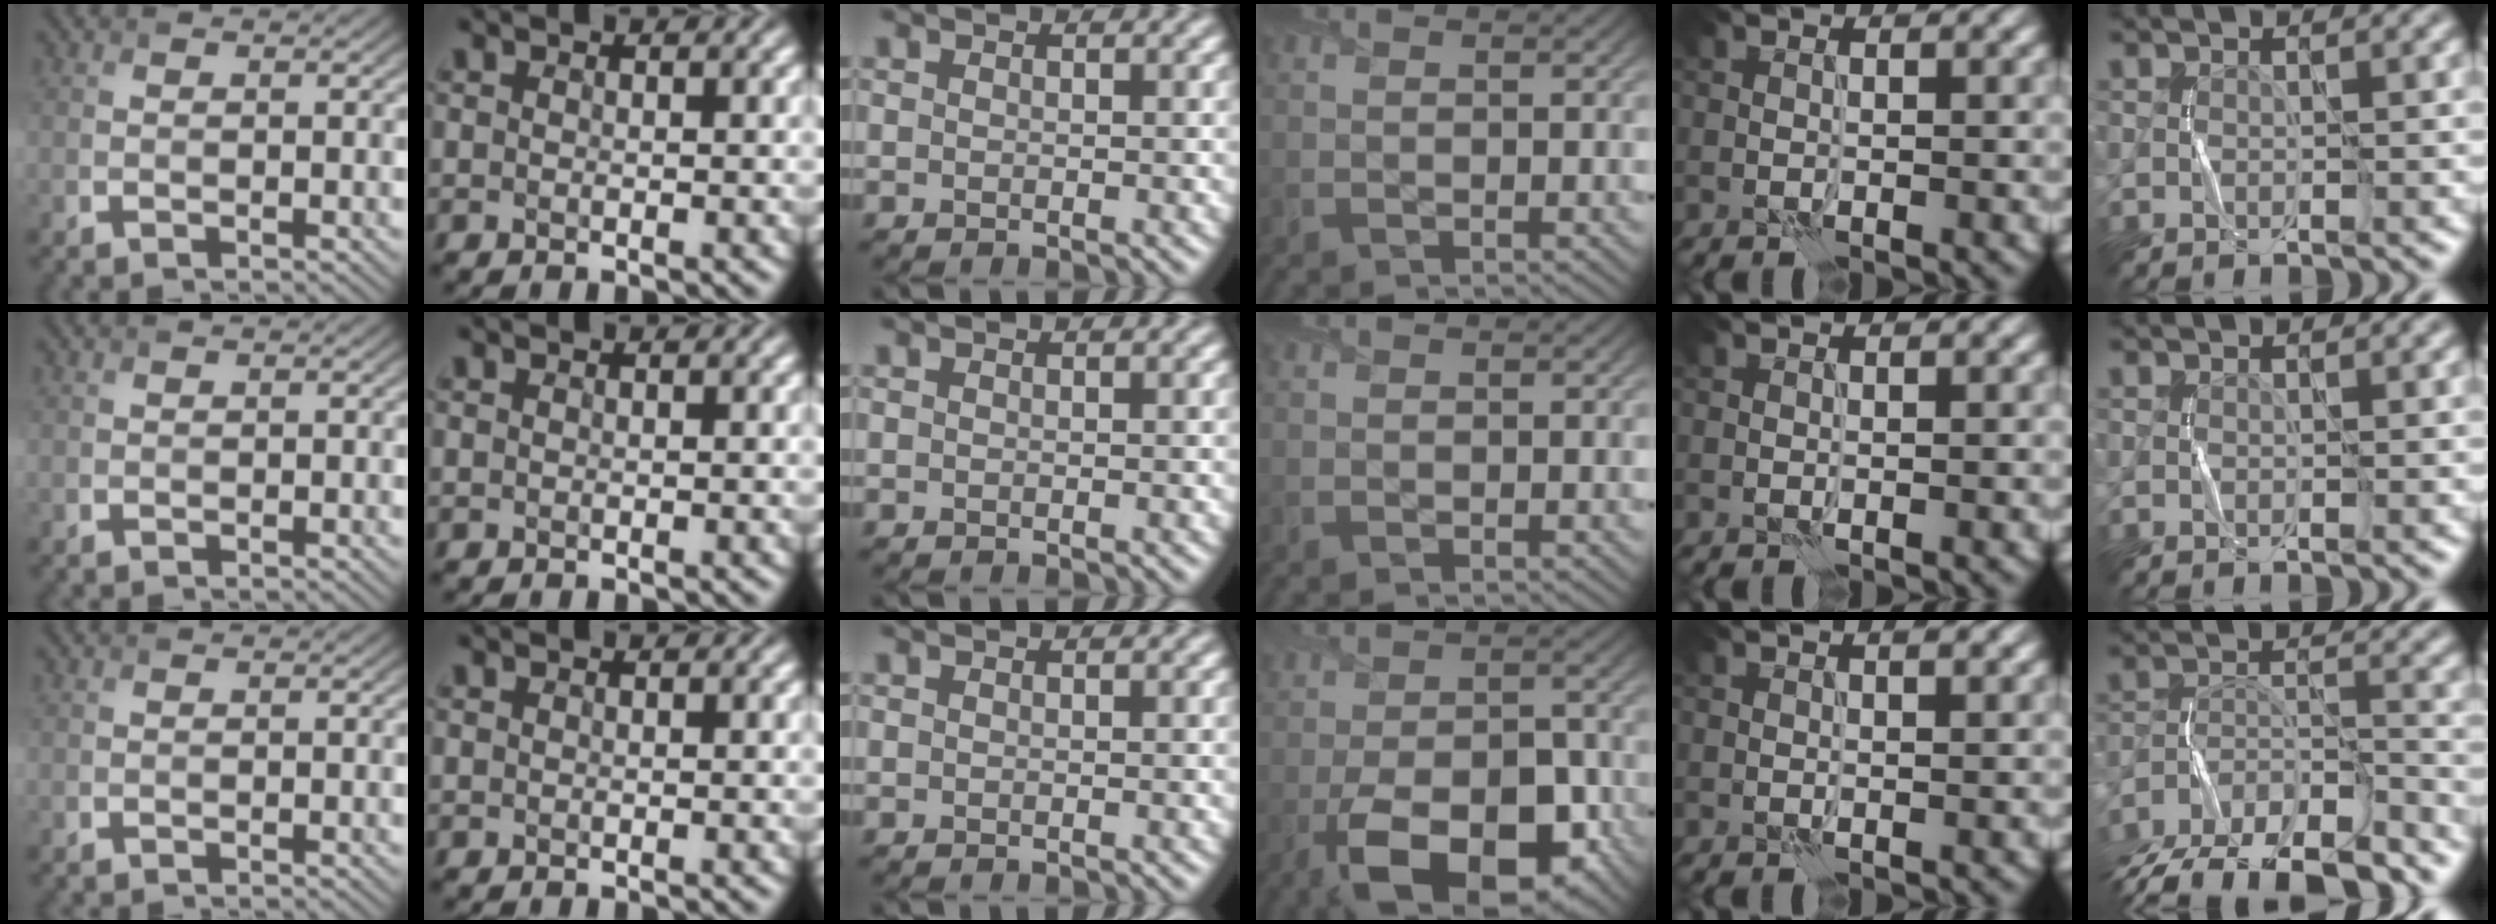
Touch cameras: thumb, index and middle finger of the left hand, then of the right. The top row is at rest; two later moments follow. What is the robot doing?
{"motion": "fold", "object": "scarf"}